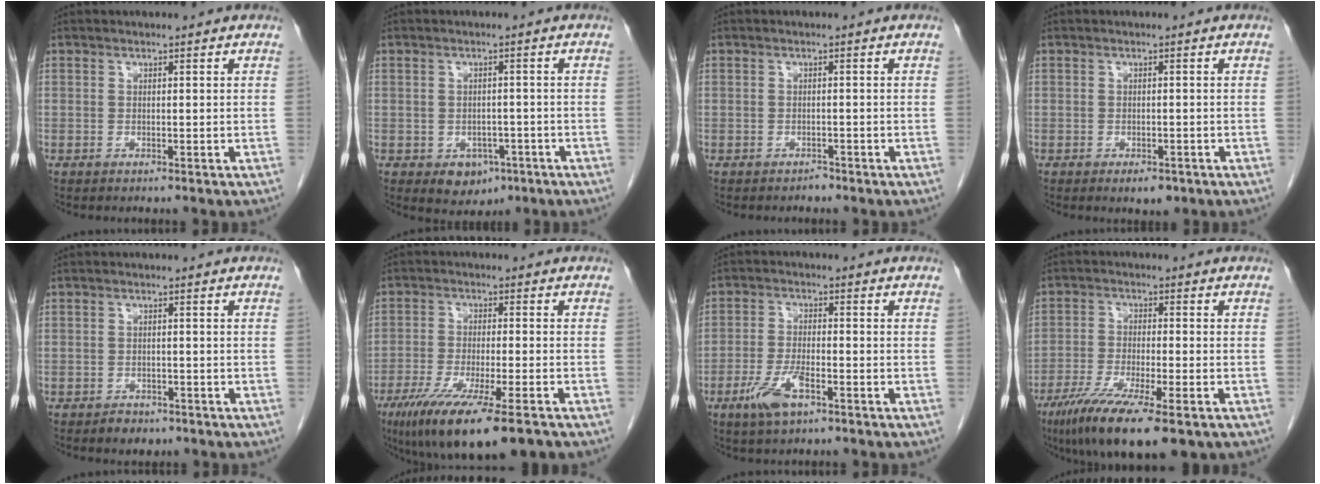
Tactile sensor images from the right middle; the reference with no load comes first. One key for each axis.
{"total": 4.6, "fx": -2.3, "fy": 3.3, "fz": 2.4, "tx": -0.029, "ty": 0.002, "tz": -0.020}
{"total": 0.9, "fx": -0.8, "fy": 0.4, "fz": 0.0, "tx": -0.003, "ty": 0.000, "tz": -0.015}
{"total": 2.5, "fx": -1.5, "fy": 1.3, "fz": 1.6, "tx": -0.019, "ty": 0.000, "tz": -0.012}
{"total": 2.5, "fx": -1.9, "fy": 1.4, "fz": 0.8, "tx": -0.017, "ty": 0.001, "tz": -0.022}
{"total": 15.2, "fx": -10.3, "fy": 1.6, "fz": 11.2, "tx": -0.179, "ty": -0.042, "tz": -0.166}
{"total": 5.9, "fx": -3.2, "fy": 1.7, "fz": 4.7, "tx": -0.100, "ty": -0.006, "tz": -0.058}
{"total": 13.7, "fx": -8.7, "fy": 2.4, "fz": 10.3, "tx": -0.177, "ty": -0.035, "tz": -0.141}